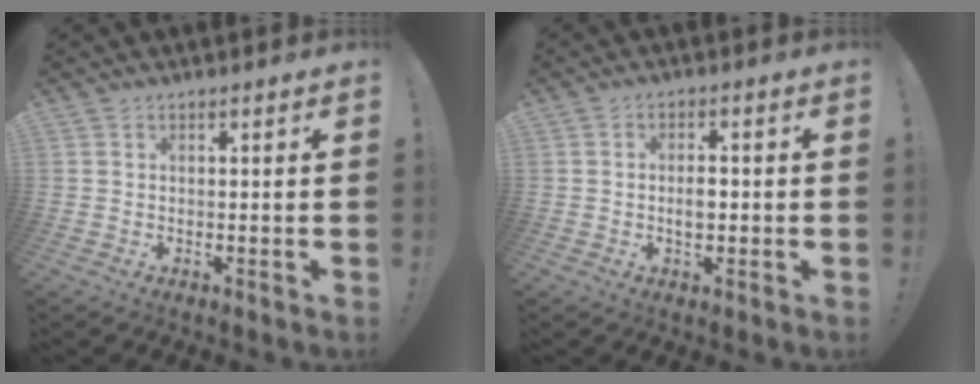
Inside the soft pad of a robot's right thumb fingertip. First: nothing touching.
{"total": 3.7, "force": [-0.2, 2.0, 3.0], "torque": [-0.032, 0.000, -0.009]}